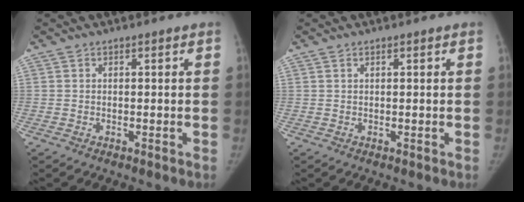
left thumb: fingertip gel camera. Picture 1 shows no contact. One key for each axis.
{"total": 0.0}